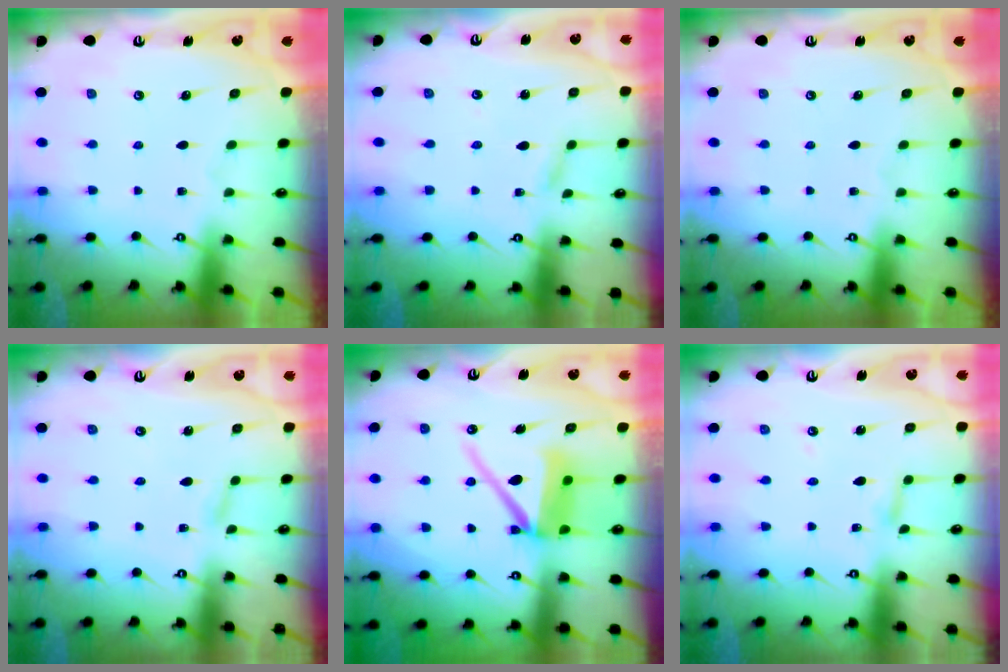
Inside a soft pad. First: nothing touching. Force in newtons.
{"total": 1.9, "press": 1.9, "slide": 0.2}
{"total": 0.0}
{"total": 2.8, "press": 2.8, "slide": 0.4}
{"total": 11.9, "press": 11.8, "slide": 1.5}
{"total": 2.4, "press": 2.4, "slide": 0.2}